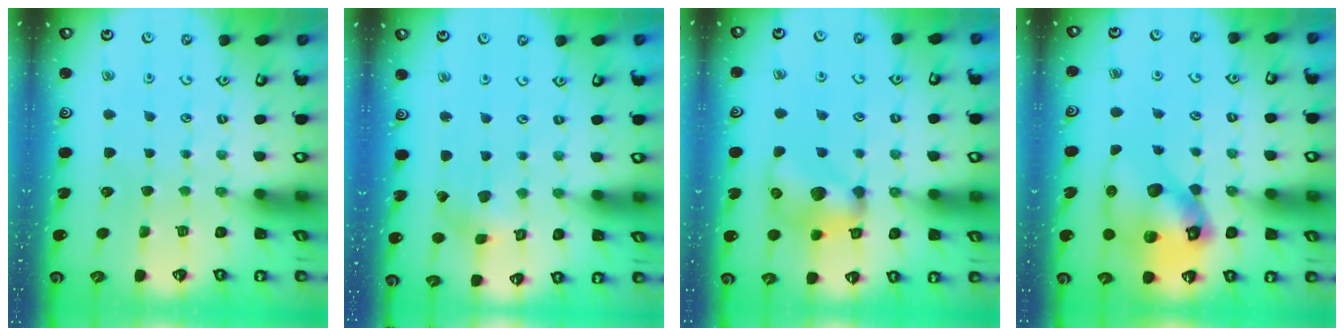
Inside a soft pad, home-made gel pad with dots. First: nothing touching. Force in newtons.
{"total": 2.9, "press": 2.9, "slide": 0.2}
{"total": 13.3, "press": 13.3, "slide": 0.9}
{"total": 18.0, "press": 17.8, "slide": 2.4}